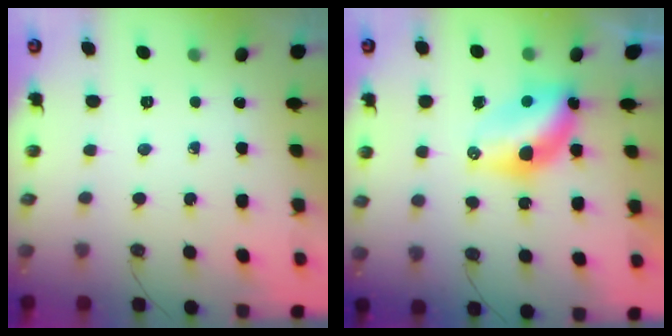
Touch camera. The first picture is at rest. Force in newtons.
{"total": 9.1, "press": 9.1, "slide": 0.7}